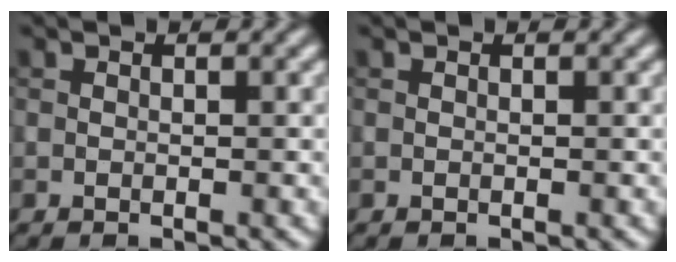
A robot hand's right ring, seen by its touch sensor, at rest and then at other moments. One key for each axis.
{"total": 0.0}